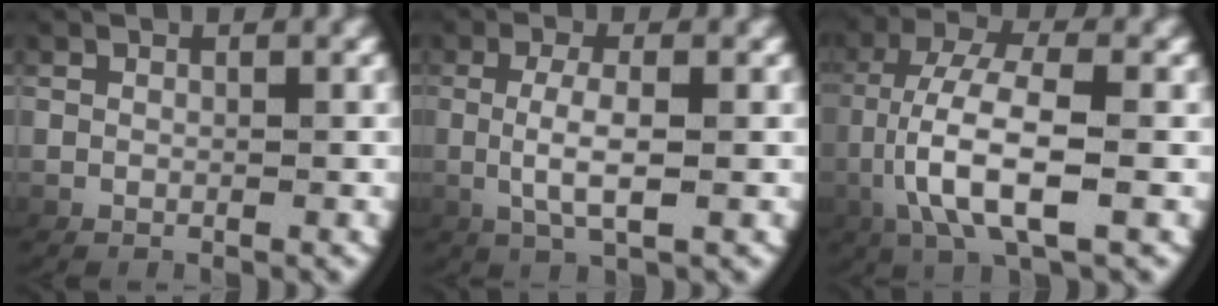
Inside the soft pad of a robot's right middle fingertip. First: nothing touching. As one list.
[{"total": 3.4, "force": [0.0, 0.5, 3.4], "torque": [-0.076, -0.007, 0.008]}, {"total": 6.6, "force": [-0.7, 2.4, 6.2], "torque": [-0.146, -0.018, 0.005]}]